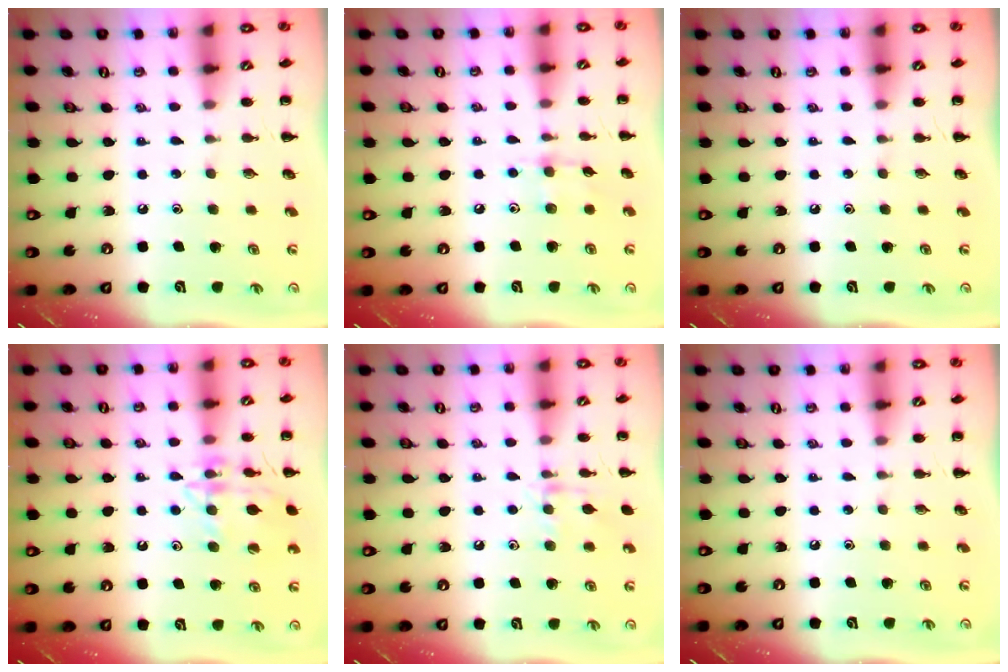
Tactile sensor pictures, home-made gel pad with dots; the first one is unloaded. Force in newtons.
{"total": 4.8, "press": 4.6, "slide": 1.4}
{"total": 0.0}
{"total": 14.9, "press": 14.8, "slide": 1.2}
{"total": 8.5, "press": 8.4, "slide": 1.1}
{"total": 0.0}